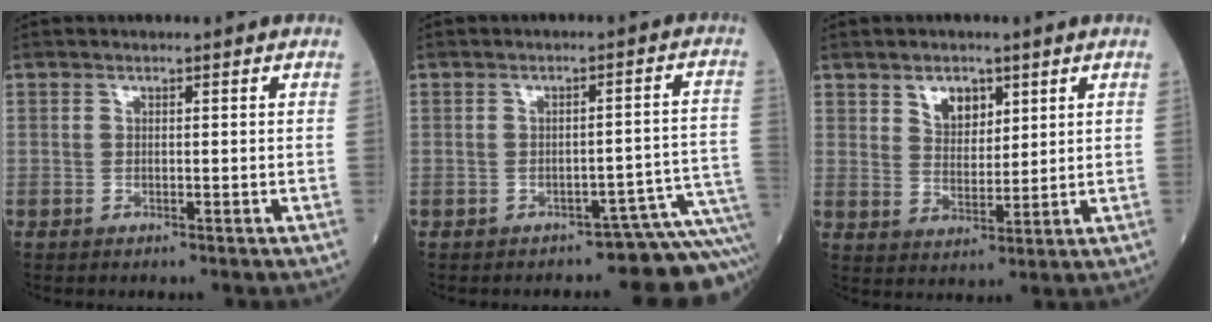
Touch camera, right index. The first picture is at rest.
{"total": 10.4, "force": [-9.9, 1.2, 2.9], "torque": [-0.009, 0.056, -0.116]}
{"total": 5.5, "force": [2.9, 3.4, 3.3], "torque": [-0.065, 0.007, 0.058]}